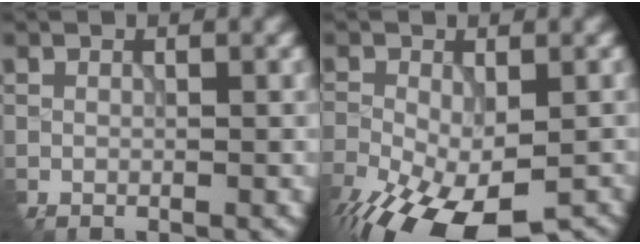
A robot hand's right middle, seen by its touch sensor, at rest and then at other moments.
{"total": 12.9, "force": [-7.8, 5.8, 8.4], "torque": [-0.166, -0.056, -0.111]}